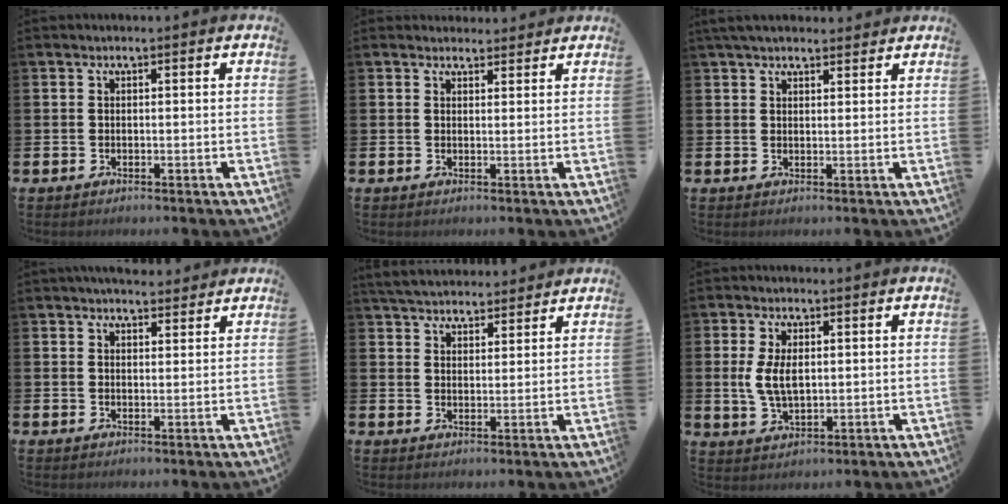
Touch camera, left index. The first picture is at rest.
{"total": 2.0, "force": [1.9, 0.6, -0.2], "torque": [0.012, -0.009, 0.034]}
{"total": 3.4, "force": [3.0, 1.1, 1.1], "torque": [-0.016, -0.010, 0.053]}
{"total": 3.6, "force": [3.5, 0.9, 0.4], "torque": [0.000, -0.018, 0.062]}
{"total": 4.7, "force": [4.6, 1.0, 0.2], "torque": [-0.023, -0.018, 0.085]}
{"total": 5.2, "force": [1.1, 2.8, 4.2], "torque": [-0.071, 0.002, 0.014]}